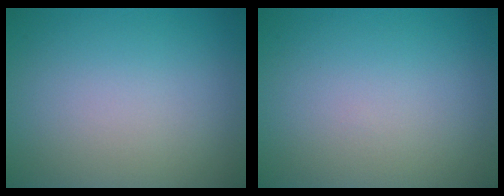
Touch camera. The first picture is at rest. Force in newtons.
{"total": 0.0}